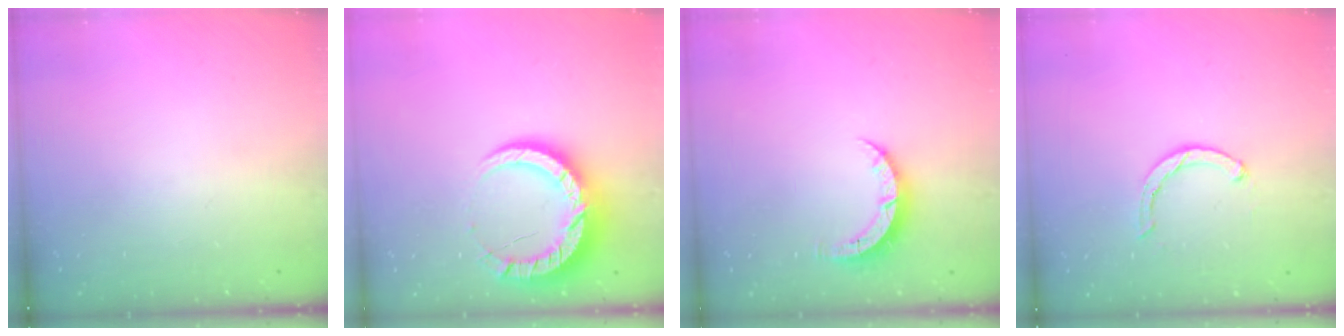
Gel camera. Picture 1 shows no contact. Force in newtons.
{"total": 13.4, "press": 13.4, "slide": 1.1}
{"total": 4.4, "press": 4.4, "slide": 0.3}
{"total": 2.5, "press": 2.5, "slide": 0.4}